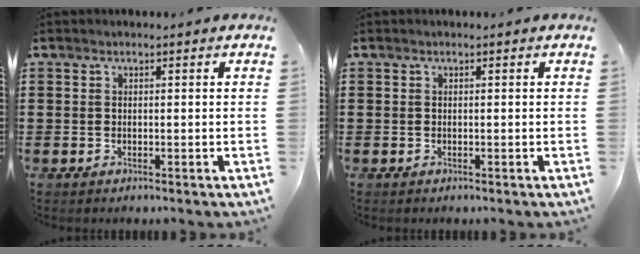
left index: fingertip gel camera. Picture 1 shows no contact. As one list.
[{"total": 0.0}]